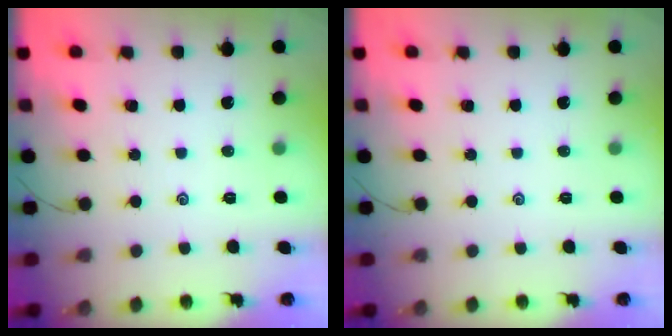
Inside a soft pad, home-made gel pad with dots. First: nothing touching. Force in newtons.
{"total": 0.0}